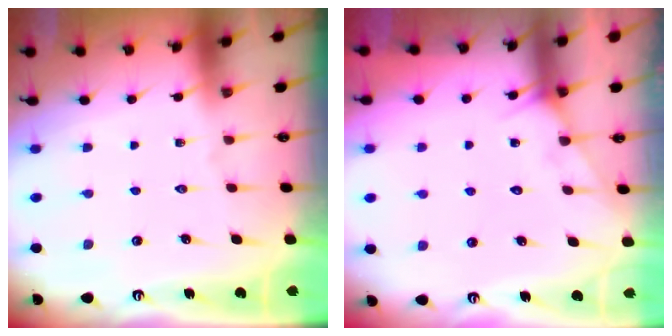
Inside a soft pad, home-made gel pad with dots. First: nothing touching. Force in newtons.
{"total": 5.6, "press": 5.6, "slide": 0.4}